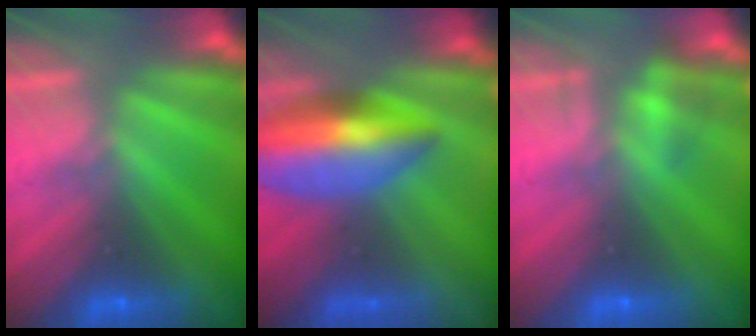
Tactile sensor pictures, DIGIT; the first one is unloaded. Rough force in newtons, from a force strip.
{"total": 6.0}
{"total": 2.1}